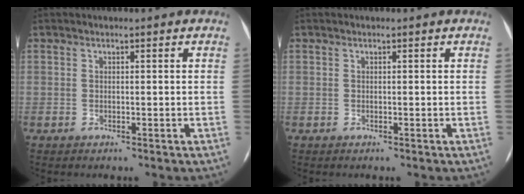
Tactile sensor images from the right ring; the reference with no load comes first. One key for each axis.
{"total": 0.0}